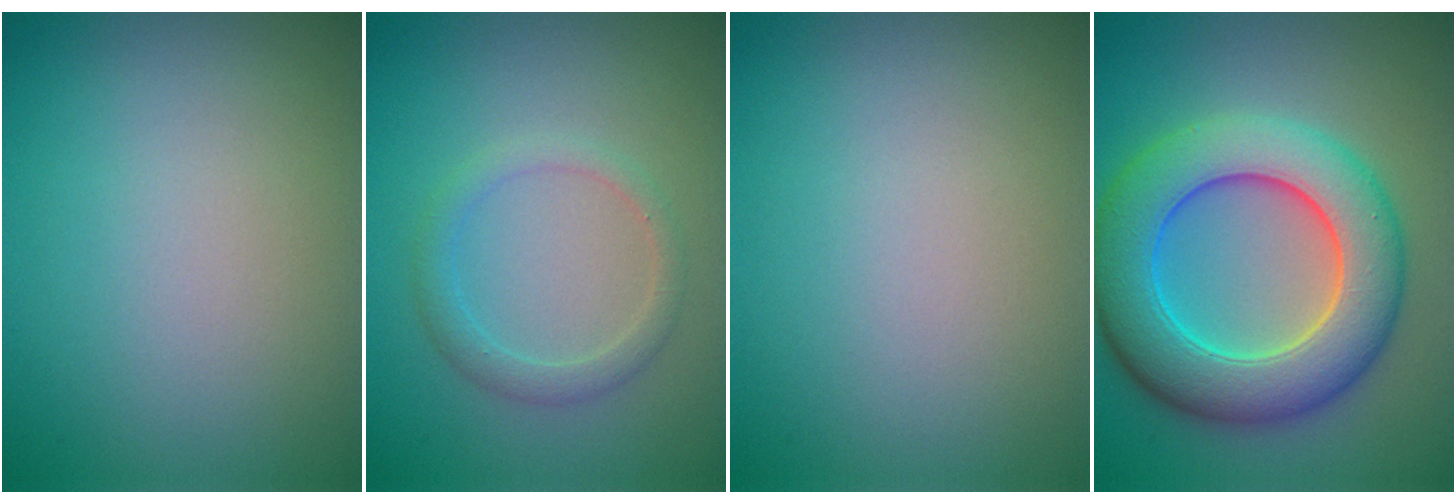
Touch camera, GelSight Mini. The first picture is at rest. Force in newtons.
{"total": 1.9, "press": 1.9, "slide": 0.0}
{"total": 0.0}
{"total": 9.8, "press": 9.8, "slide": 0.6}